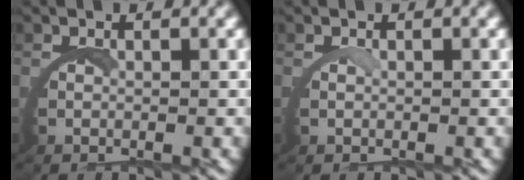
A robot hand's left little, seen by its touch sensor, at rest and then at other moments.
{"total": 0.6, "force": [0.5, -0.2, 0.1], "torque": [-0.010, -0.003, 0.012]}